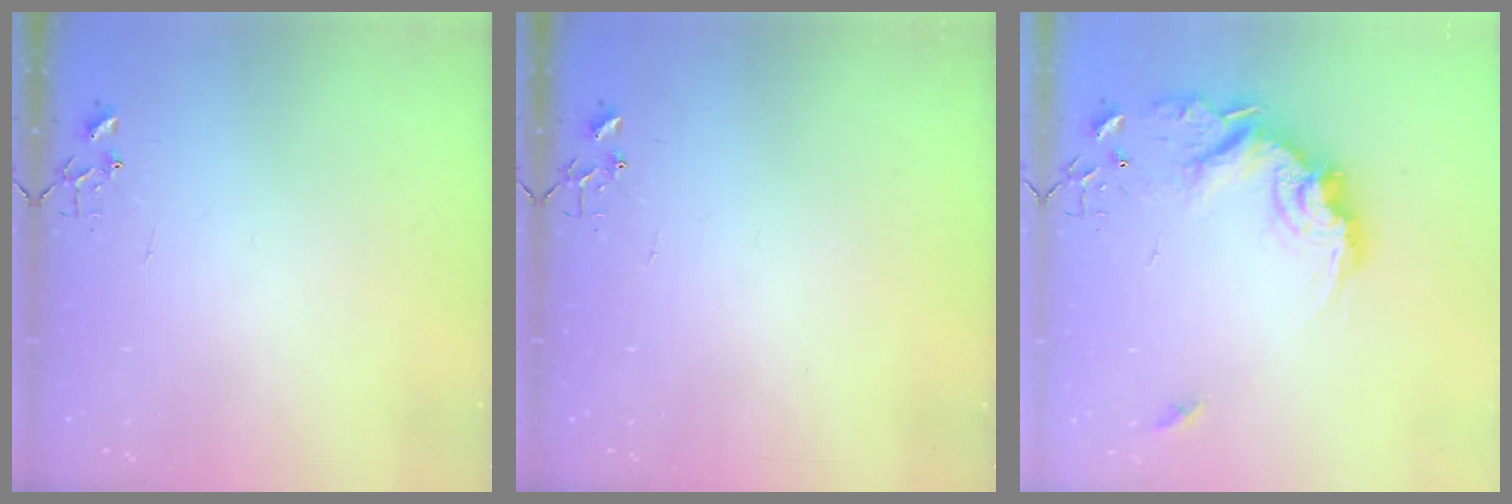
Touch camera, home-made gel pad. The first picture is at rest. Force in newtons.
{"total": 0.0}
{"total": 19.5, "press": 19.4, "slide": 1.8}